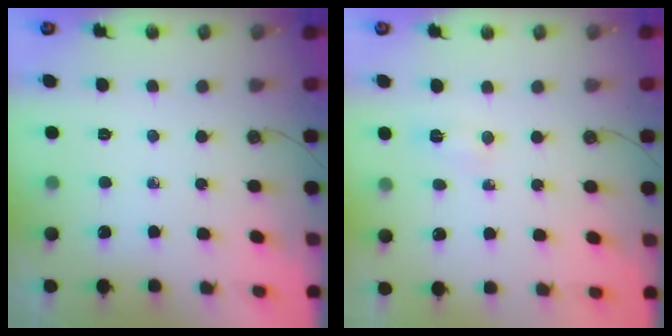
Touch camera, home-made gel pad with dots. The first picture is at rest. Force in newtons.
{"total": 2.6, "press": 2.6, "slide": 0.3}